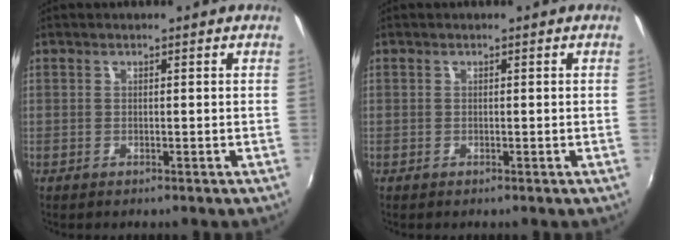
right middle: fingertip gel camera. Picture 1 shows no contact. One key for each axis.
{"total": 0.0}